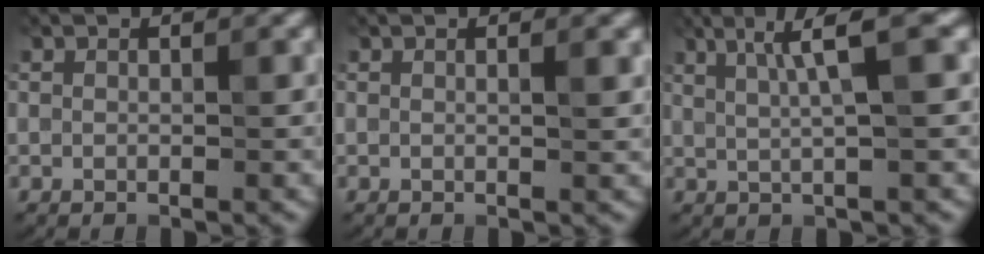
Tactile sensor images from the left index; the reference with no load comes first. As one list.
[{"total": 1.1, "force": [0.4, 0.0, 1.0], "torque": [-0.020, 0.001, 0.006]}, {"total": 4.3, "force": [1.7, 0.3, 3.9], "torque": [-0.063, 0.011, 0.030]}]